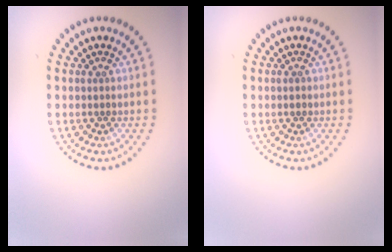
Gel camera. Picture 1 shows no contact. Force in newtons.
{"total": 0.5, "press": 0.5, "slide": 0.2}